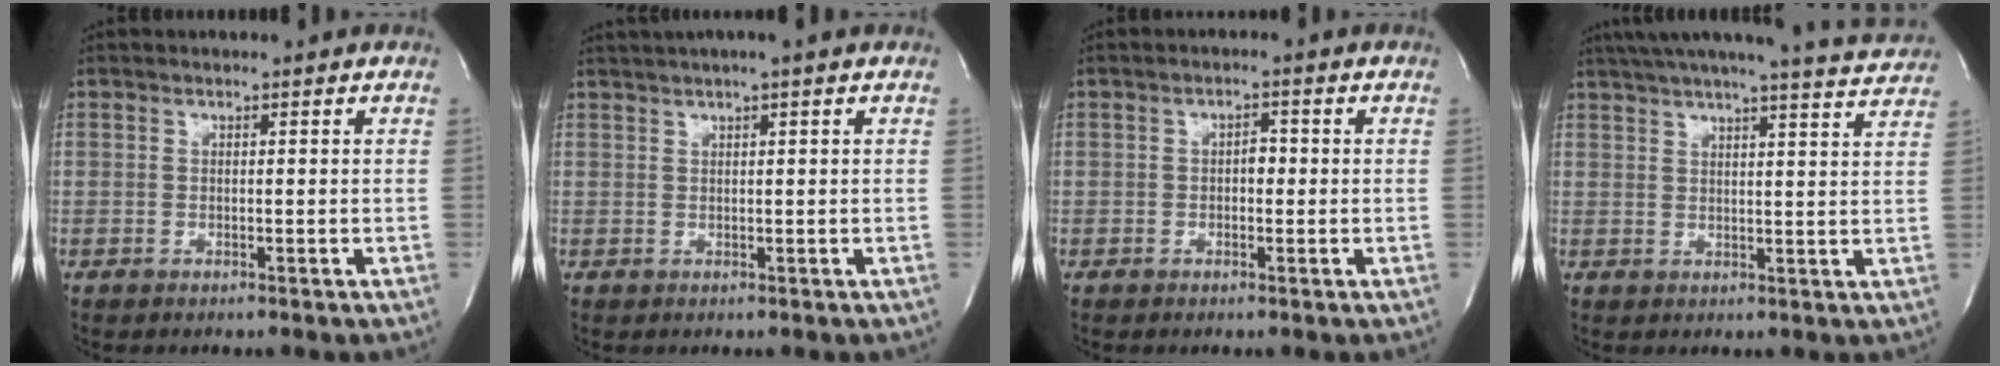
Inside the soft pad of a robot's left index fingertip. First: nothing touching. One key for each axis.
{"total": 3.7, "fx": 2.6, "fy": -0.5, "fz": 2.5, "tx": -0.046, "ty": 0.020, "tz": 0.049}
{"total": 1.9, "fx": -0.2, "fy": 1.0, "fz": 1.6, "tx": -0.021, "ty": 0.005, "tz": -0.004}
{"total": 17.3, "fx": 16.1, "fy": -0.1, "fz": 6.4, "tx": -0.101, "ty": -0.021, "tz": 0.198}